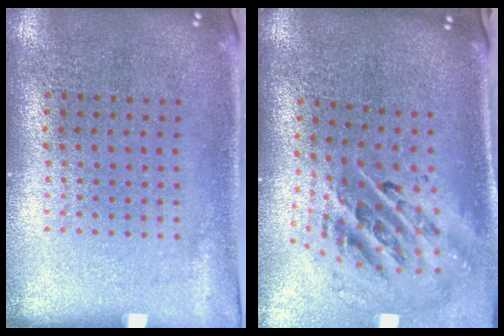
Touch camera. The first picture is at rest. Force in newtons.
{"total": 2.2, "press": 1.6, "slide": 1.5}